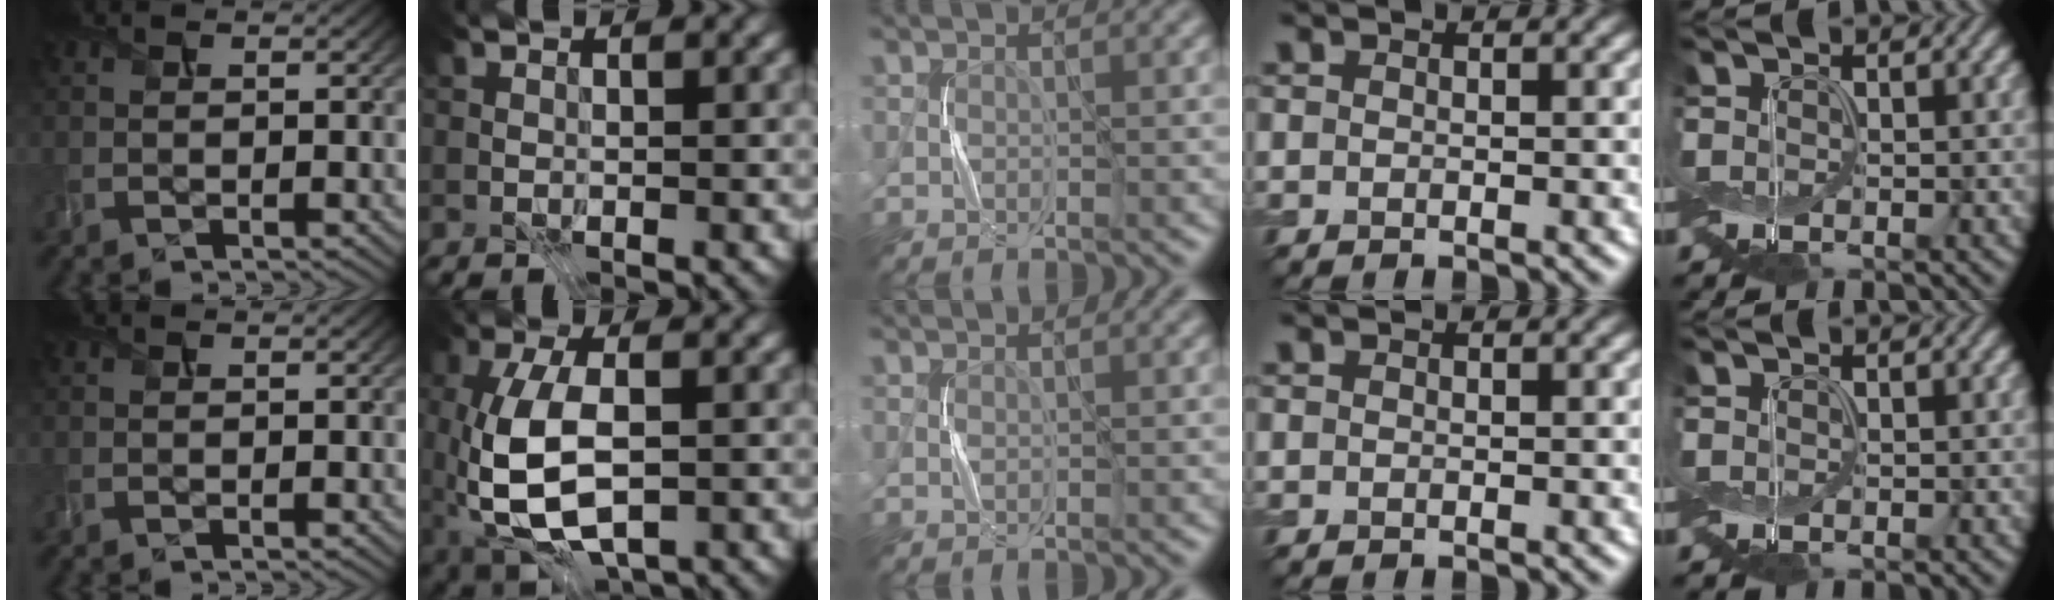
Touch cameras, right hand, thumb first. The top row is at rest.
{"index": {"total": 8.9, "force": [-2.4, 4.5, 7.3], "torque": [-0.162, -0.014, -0.045]}}